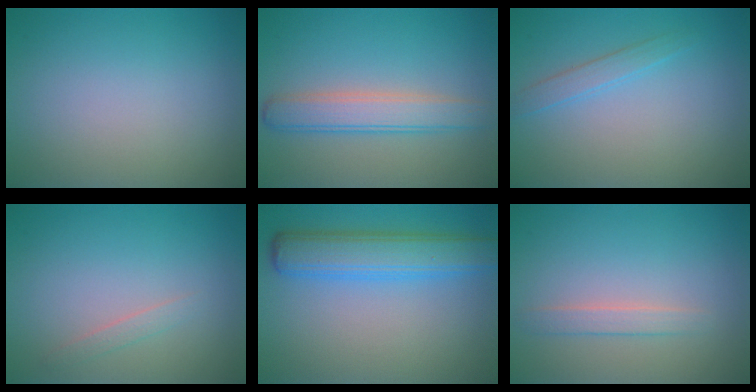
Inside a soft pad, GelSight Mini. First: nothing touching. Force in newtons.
{"total": 3.7, "press": 3.7, "slide": 0.1}
{"total": 1.5, "press": 1.5, "slide": 0.1}
{"total": 0.9, "press": 0.9, "slide": 0.0}
{"total": 5.5, "press": 5.5, "slide": 0.1}
{"total": 1.5, "press": 1.5, "slide": 0.1}